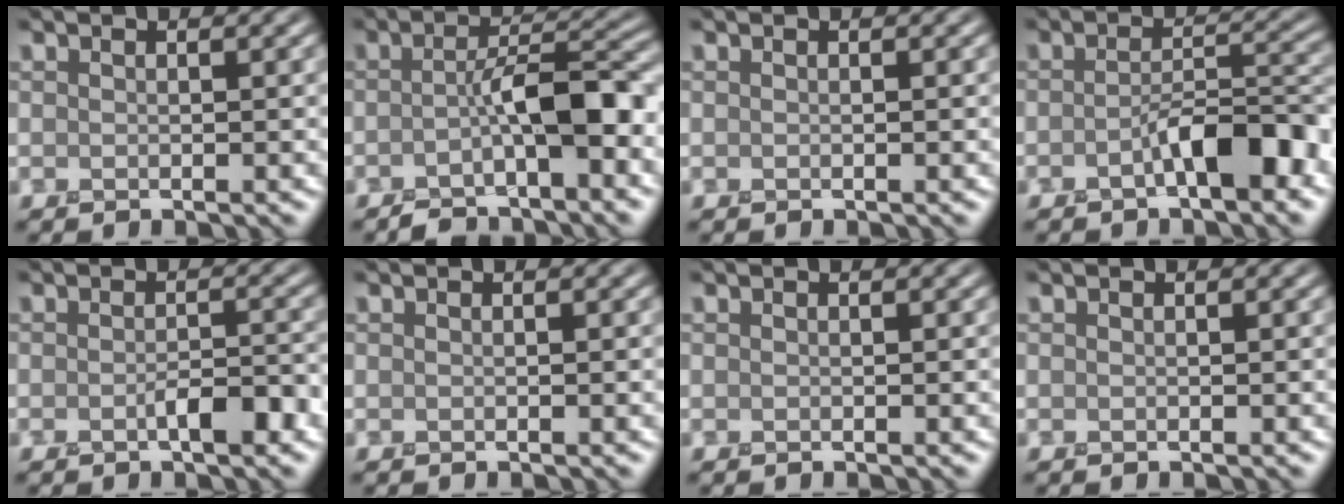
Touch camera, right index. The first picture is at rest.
{"total": 4.8, "force": [-2.0, 1.3, 4.1], "torque": [-0.062, 0.025, -0.038]}
{"total": 0.0}
{"total": 4.3, "force": [-2.1, 1.3, 3.5], "torque": [-0.055, 0.019, -0.035]}
{"total": 2.3, "force": [-1.0, 0.6, 2.0], "torque": [-0.031, 0.010, -0.019]}
{"total": 0.0}
{"total": 0.0}
{"total": 0.0}